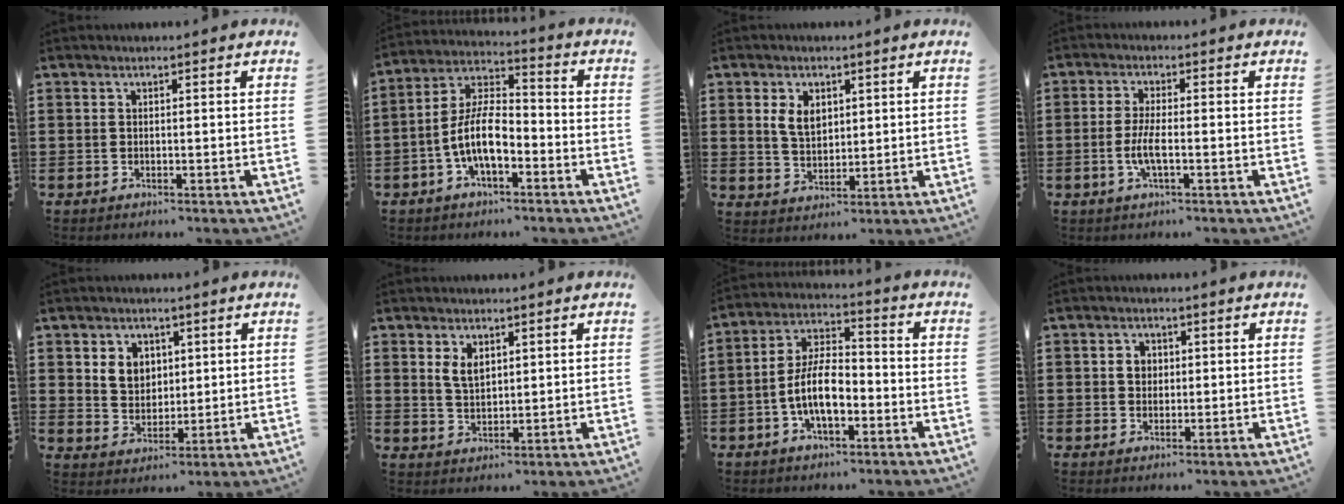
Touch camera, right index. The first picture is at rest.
{"total": 9.3, "force": [-3.5, 4.1, 7.6], "torque": [-0.176, 0.001, -0.071]}
{"total": 4.4, "force": [1.5, 3.0, 2.9], "torque": [-0.059, 0.007, 0.025]}
{"total": 4.0, "force": [-1.2, 0.8, 3.7], "torque": [-0.085, -0.006, -0.028]}
{"total": 4.7, "force": [1.9, 4.0, 1.6], "torque": [-0.040, 0.011, 0.033]}
{"total": 3.4, "force": [1.6, 2.0, 2.1], "torque": [-0.048, 0.006, 0.029]}
{"total": 9.0, "force": [-2.6, 4.2, 7.5], "torque": [-0.166, 0.003, -0.055]}
{"total": 2.4, "force": [0.4, 2.0, 1.2], "torque": [-0.031, 0.011, 0.005]}